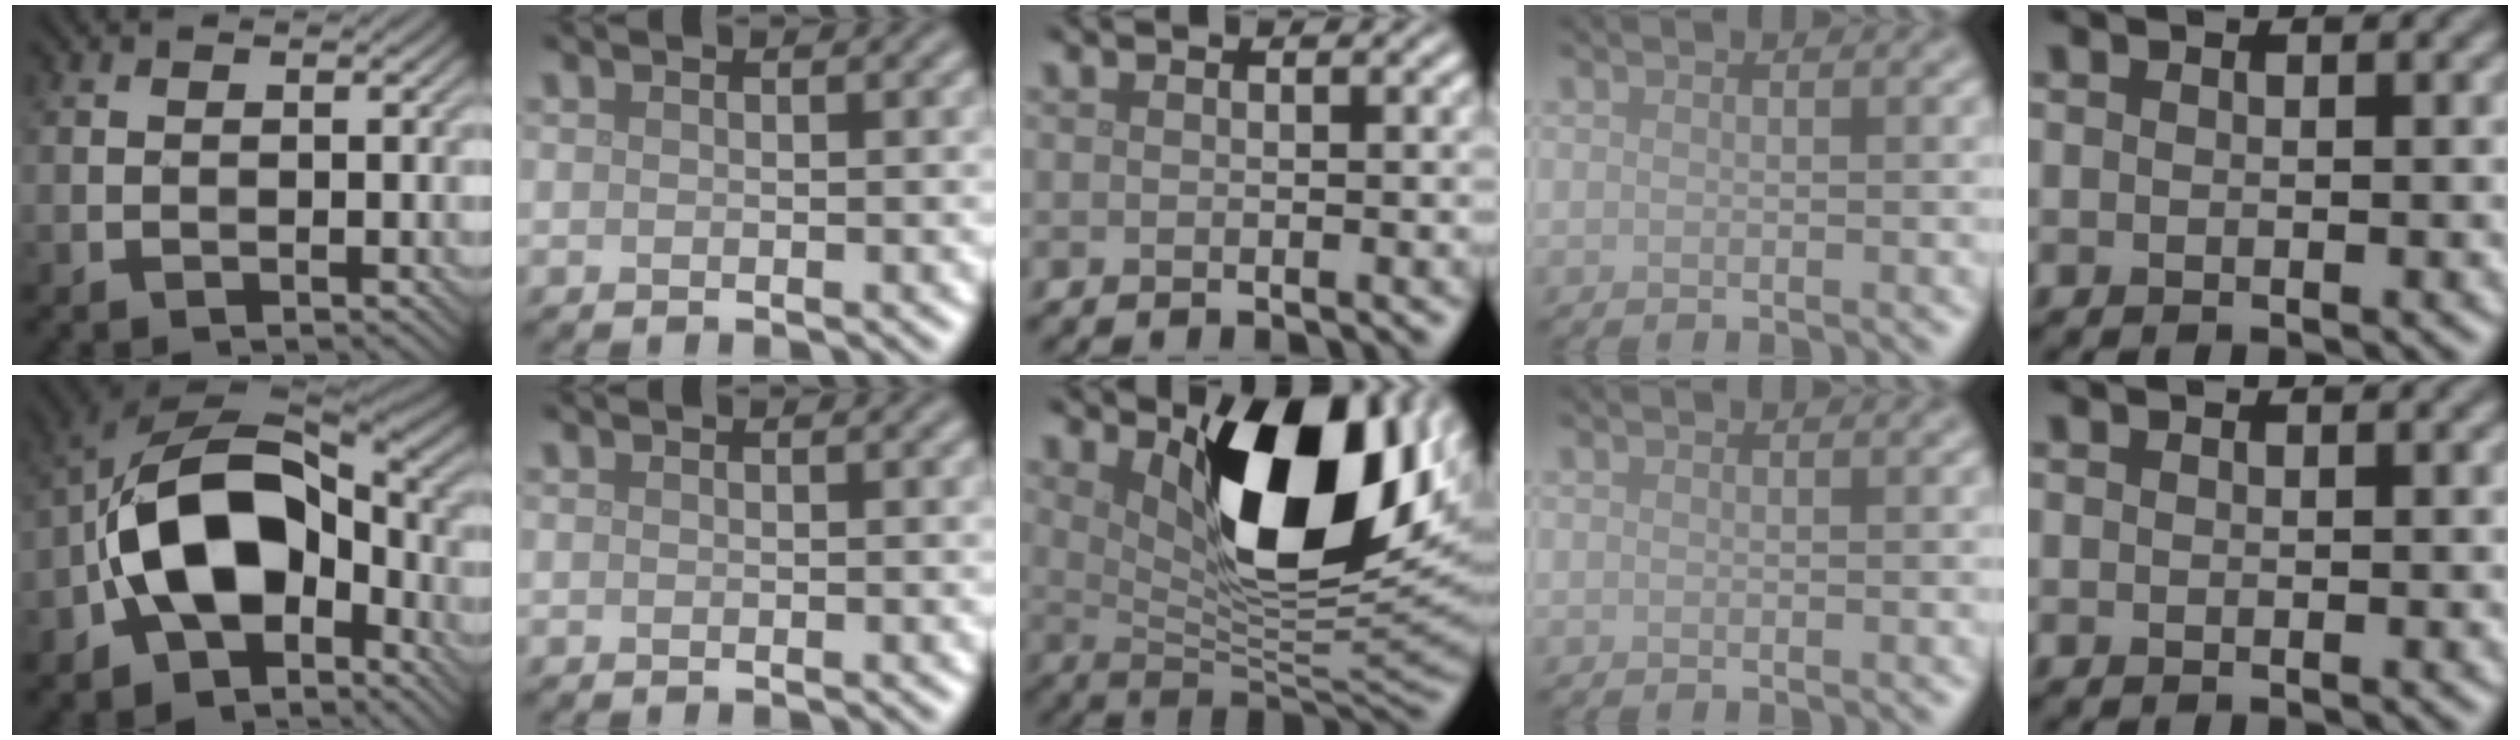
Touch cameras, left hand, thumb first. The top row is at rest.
{"thumb": {"total": 14.4, "force": [-4.5, 8.9, 10.4], "torque": [-0.187, 0.002, -0.098]}, "middle": {"total": 12.8, "force": [4.1, 5.4, 10.9], "torque": [-0.166, -0.008, 0.071]}}